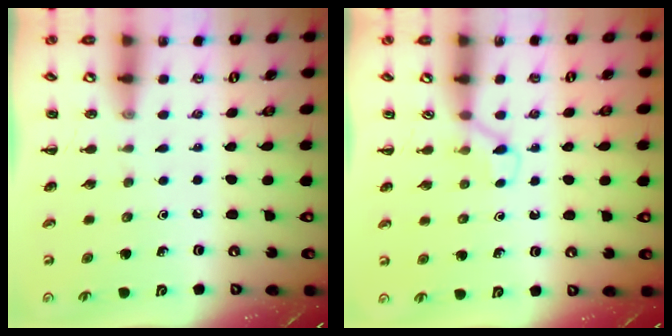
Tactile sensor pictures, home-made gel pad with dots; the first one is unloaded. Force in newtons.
{"total": 2.1, "press": 2.0, "slide": 0.8}